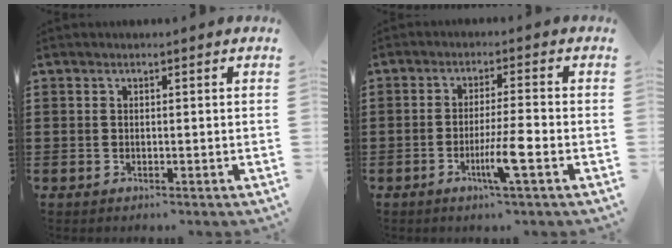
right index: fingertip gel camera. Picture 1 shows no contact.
{"total": 6.0, "force": [-2.3, 0.0, 5.6], "torque": [-0.104, -0.017, -0.043]}